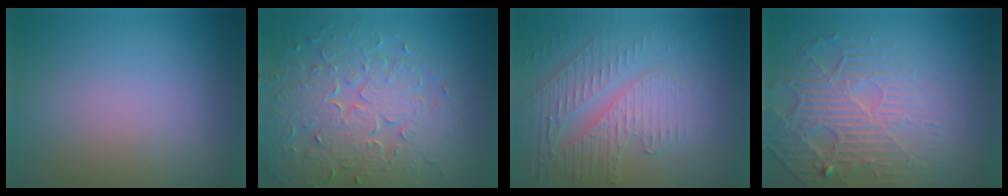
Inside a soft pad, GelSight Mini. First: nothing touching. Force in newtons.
{"total": 8.0, "press": 5.8, "slide": 5.5}
{"total": 4.0, "press": 3.4, "slide": 2.0}
{"total": 4.4, "press": 4.0, "slide": 1.7}